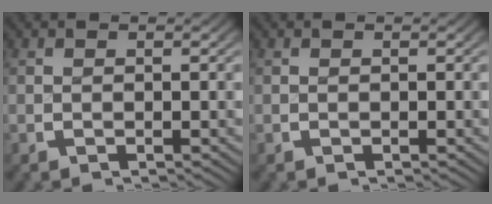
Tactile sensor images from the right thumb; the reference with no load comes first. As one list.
[{"total": 0.0}]